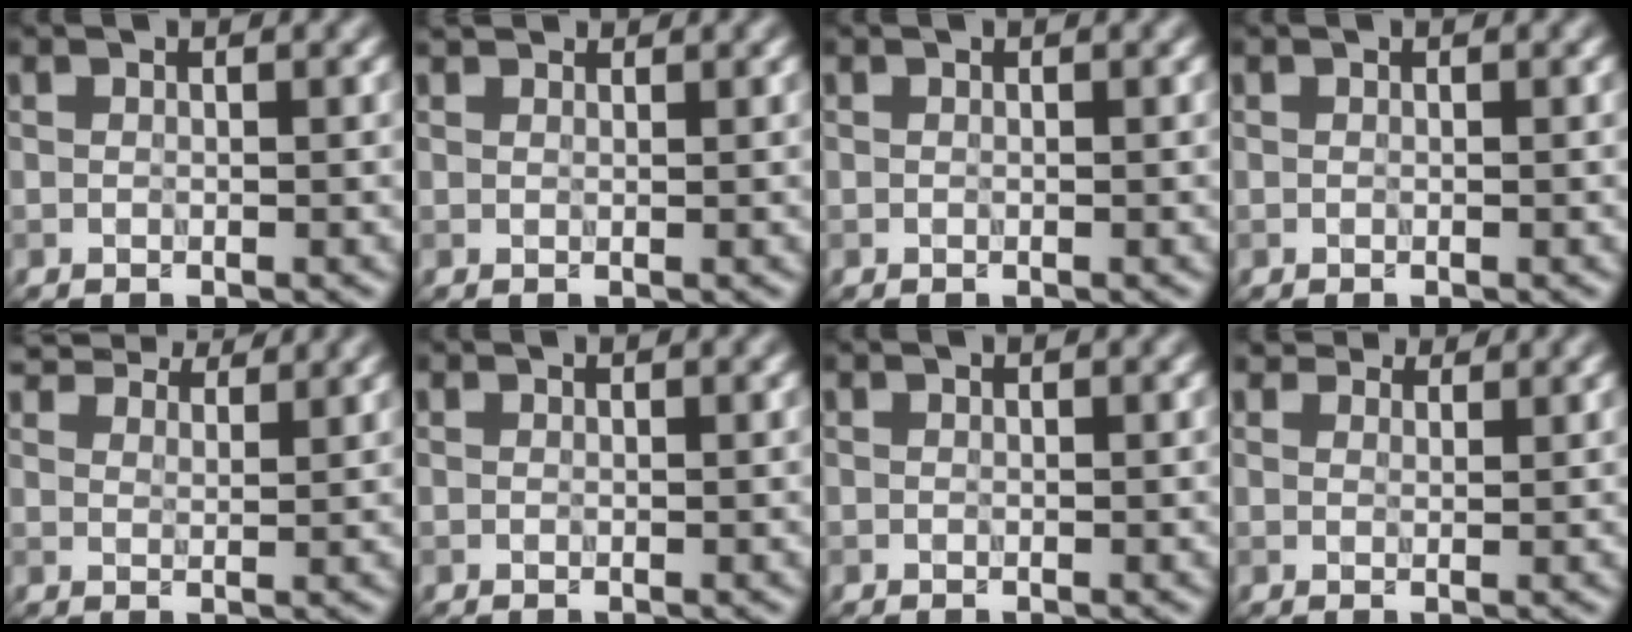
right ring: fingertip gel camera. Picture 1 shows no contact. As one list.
[{"total": 1.6, "force": [1.5, 0.4, 0.4], "torque": [-0.016, 0.002, 0.018]}, {"total": 0.0}, {"total": 0.0}, {"total": 6.3, "force": [5.8, 1.5, 1.9], "torque": [-0.049, 0.000, 0.095]}, {"total": 0.0}, {"total": 0.0}, {"total": 3.1, "force": [2.8, 1.2, 0.8], "torque": [-0.018, -0.011, 0.049]}]